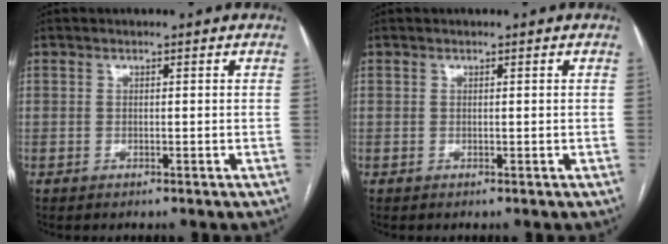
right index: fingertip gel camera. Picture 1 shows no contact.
{"total": 0.0}